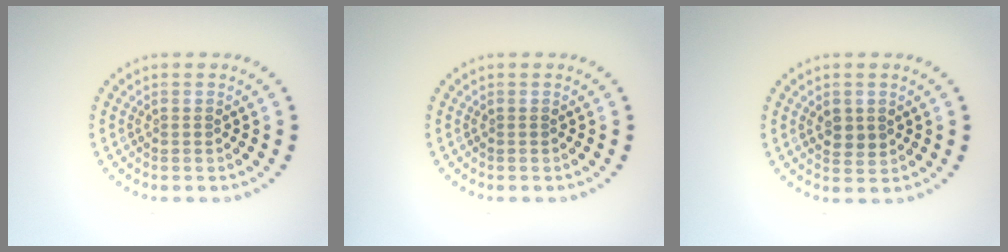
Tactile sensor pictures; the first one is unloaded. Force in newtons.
{"total": 0.0}
{"total": 1.8, "press": 1.7, "slide": 0.4}